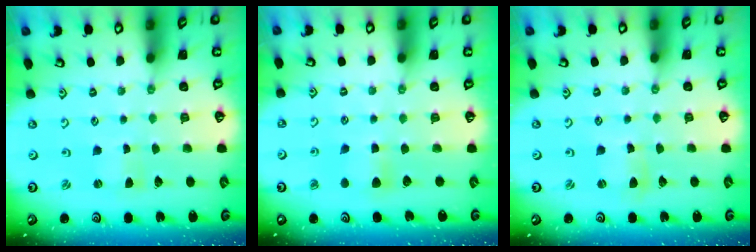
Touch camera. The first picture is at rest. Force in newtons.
{"total": 5.8, "press": 5.7, "slide": 0.8}
{"total": 2.6, "press": 2.6, "slide": 0.3}